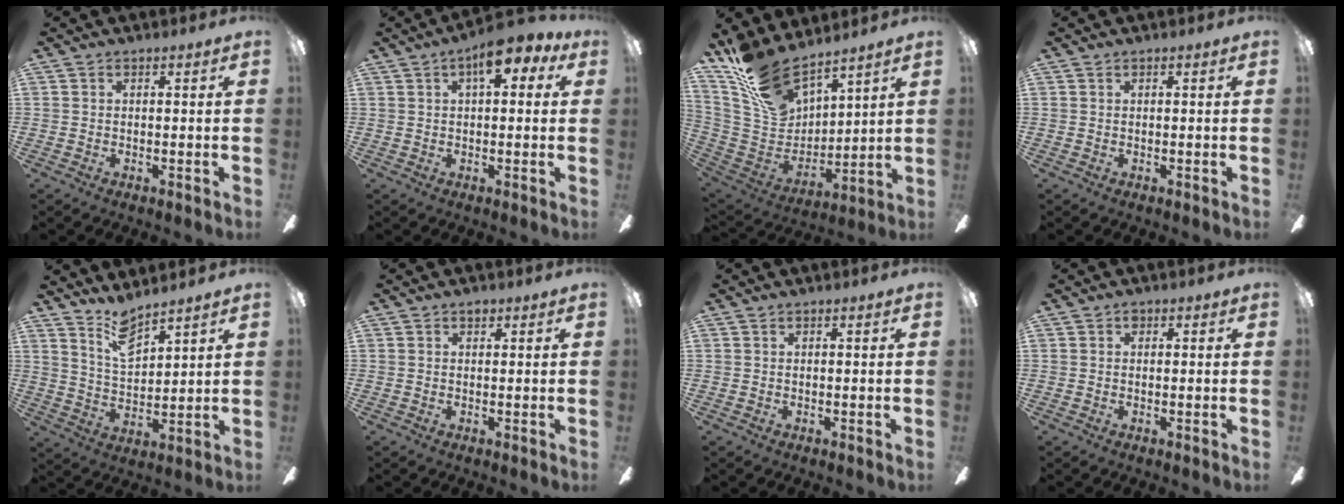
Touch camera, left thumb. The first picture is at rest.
{"total": 8.4, "force": [4.0, 3.6, 6.4], "torque": [-0.079, -0.011, 0.061]}
{"total": 17.8, "force": [14.1, 7.5, 7.9], "torque": [-0.170, -0.086, 0.264]}
{"total": 0.0}
{"total": 8.3, "force": [6.9, 2.7, 3.9], "torque": [-0.081, -0.036, 0.124]}
{"total": 1.0, "force": [0.7, 0.6, 0.4], "torque": [-0.001, -0.001, 0.011]}
{"total": 0.0}
{"total": 0.8, "force": [0.4, 0.6, 0.4], "torque": [-0.009, 0.003, 0.006]}